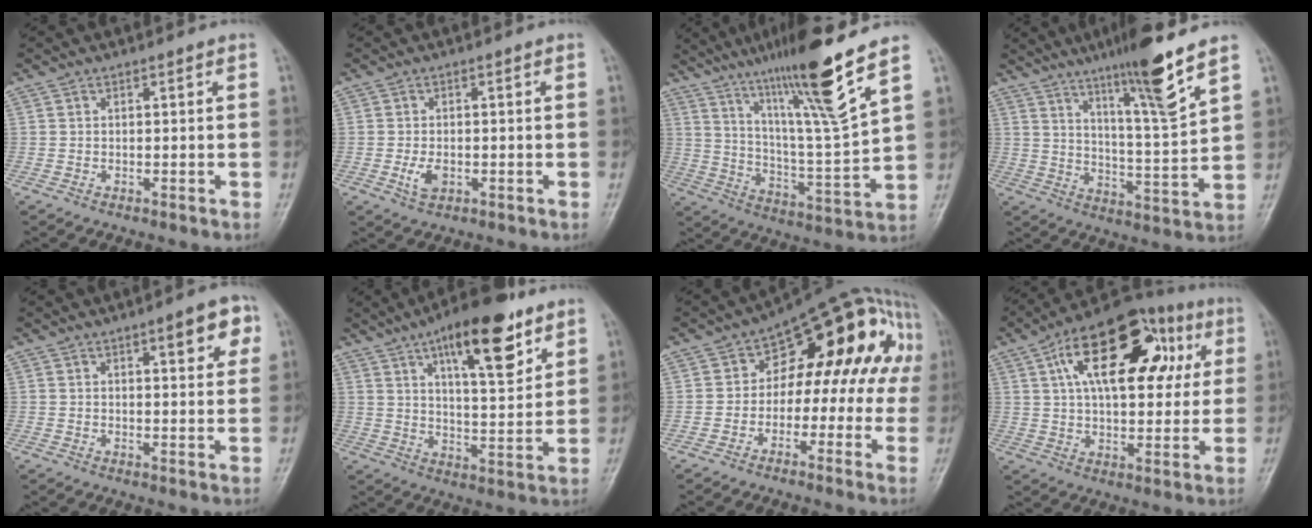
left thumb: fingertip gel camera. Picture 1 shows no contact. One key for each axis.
{"total": 3.3, "fx": -1.1, "fy": 2.0, "fz": 2.4, "tx": -0.043, "ty": 0.002, "tz": -0.016}
{"total": 18.4, "fx": 11.9, "fy": 0.4, "fz": 14.1, "tx": -0.229, "ty": -0.064, "tz": 0.205}
{"total": 13.5, "fx": 9.0, "fy": 0.3, "fz": 10.1, "tx": -0.167, "ty": -0.057, "tz": 0.152}
{"total": 8.3, "fx": 3.9, "fy": 2.7, "fz": 6.8, "tx": -0.067, "ty": -0.013, "tz": 0.049}
{"total": 16.4, "fx": 9.1, "fy": 5.8, "fz": 12.4, "tx": -0.159, "ty": -0.040, "tz": 0.140}
{"total": 16.8, "fx": 0.9, "fy": 10.3, "fz": 13.2, "tx": -0.113, "ty": 0.055, "tz": 0.000}
{"total": 22.7, "fx": 7.2, "fy": 11.6, "fz": 18.1, "tx": -0.249, "ty": 0.017, "tz": 0.104}